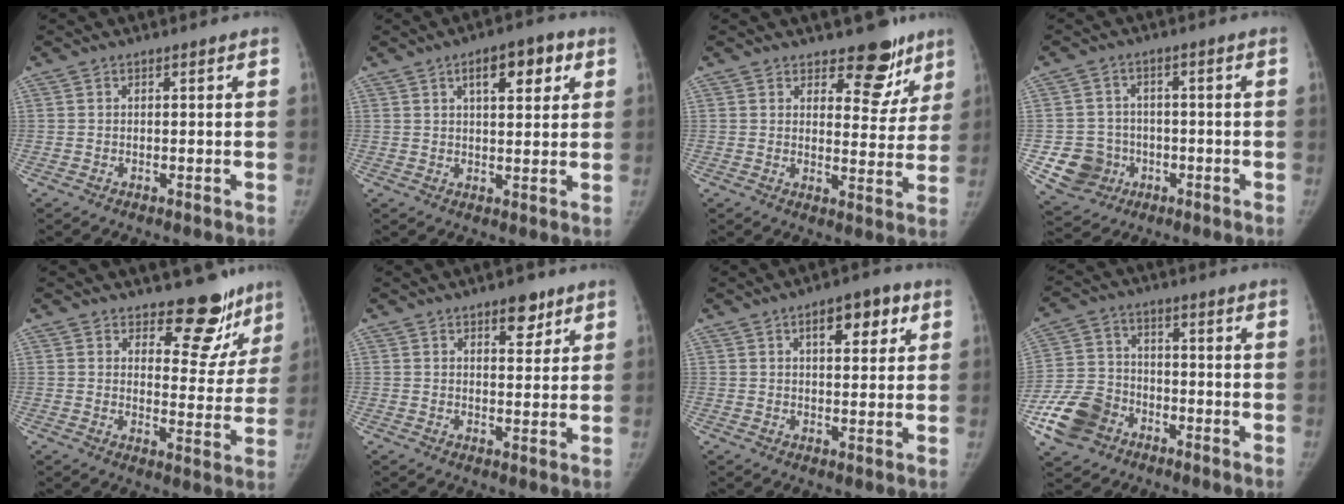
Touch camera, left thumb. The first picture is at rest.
{"total": 8.5, "force": [3.7, 3.6, 6.7], "torque": [-0.073, -0.003, 0.050]}
{"total": 9.2, "force": [6.8, 4.8, 4.0], "torque": [-0.003, -0.045, 0.087]}
{"total": 8.1, "force": [-2.4, 7.5, 2.0], "torque": [-0.017, 0.017, -0.031]}
{"total": 10.9, "force": [9.0, 5.0, 3.6], "torque": [0.002, -0.079, 0.112]}
{"total": 5.2, "force": [3.3, 2.5, 3.2], "torque": [-0.019, -0.018, 0.045]}
{"total": 7.9, "force": [3.5, 3.6, 6.1], "torque": [-0.059, -0.005, 0.046]}
{"total": 11.3, "force": [-5.9, 8.5, 4.7], "torque": [-0.078, 0.029, -0.114]}